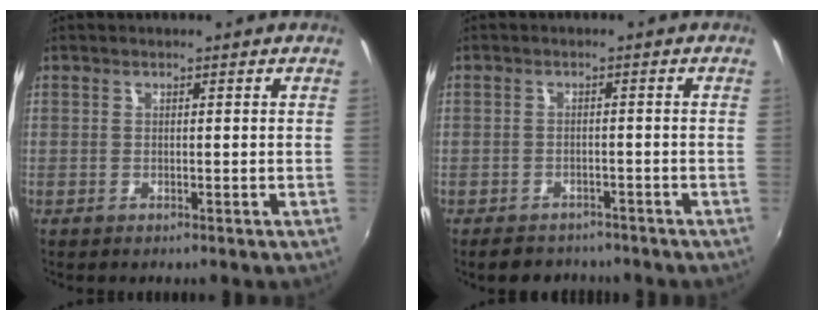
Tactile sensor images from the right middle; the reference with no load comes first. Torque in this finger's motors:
{"motor_torque": [0.63, -0.78, 0.04, 0.07]}